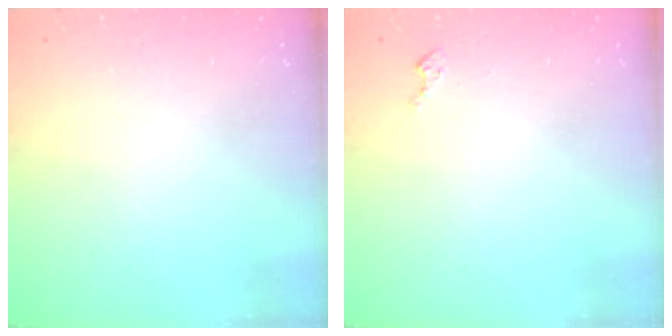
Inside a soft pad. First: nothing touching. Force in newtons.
{"total": 1.6, "press": 1.5, "slide": 0.2}